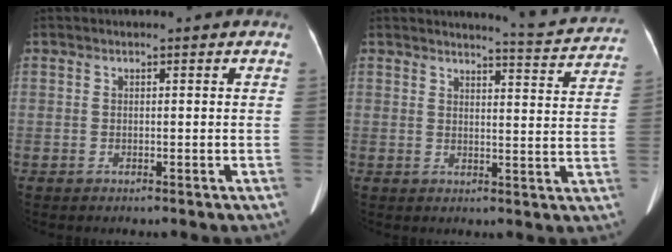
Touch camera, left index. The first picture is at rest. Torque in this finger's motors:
{"motor_torque": [0.81, -0.87, -0.01, 0.01]}